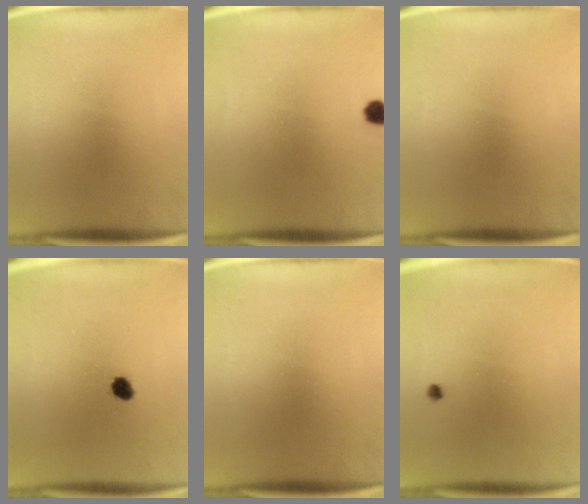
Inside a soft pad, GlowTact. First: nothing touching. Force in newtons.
{"total": 2.4}
{"total": 0.0}
{"total": 2.8}
{"total": 0.0}
{"total": 0.6}